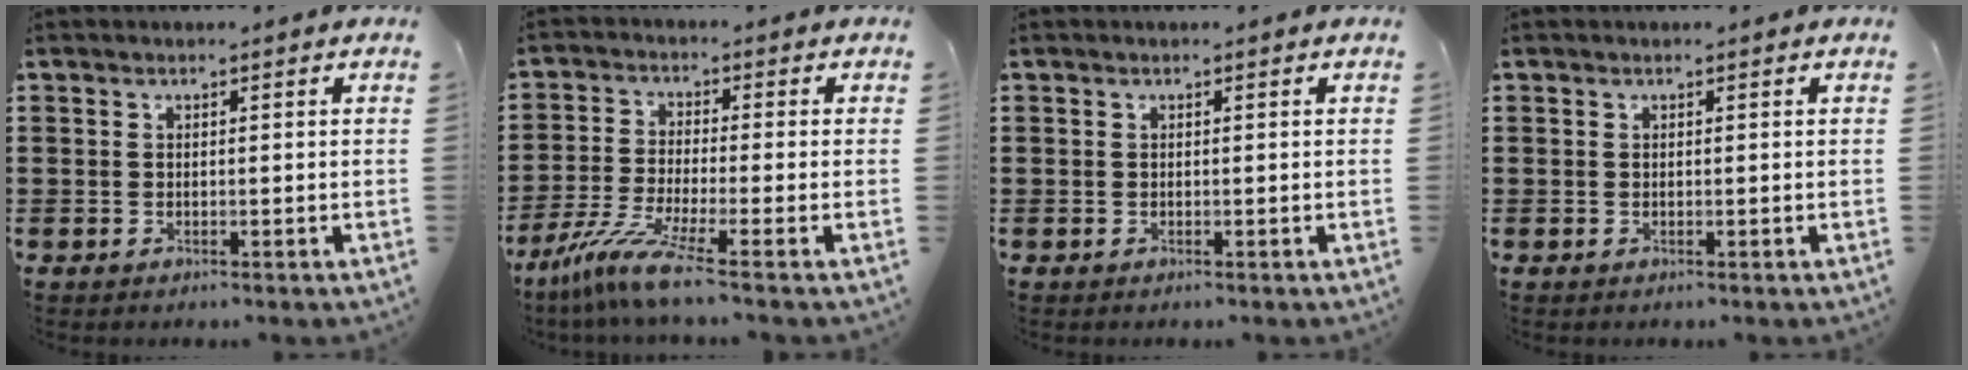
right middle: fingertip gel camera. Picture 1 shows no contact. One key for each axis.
{"total": 6.9, "fx": -4.8, "fy": -0.1, "fz": 5.0, "tx": -0.118, "ty": -0.026, "tz": -0.094}
{"total": 0.0}
{"total": 0.0}